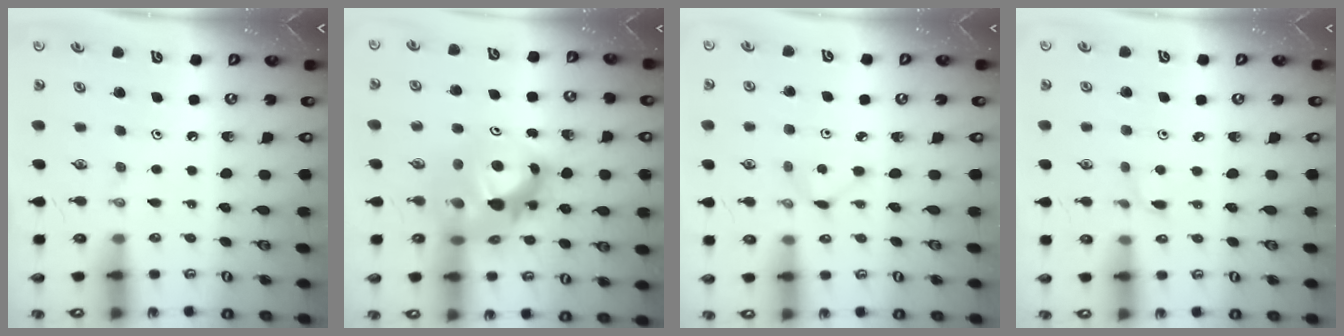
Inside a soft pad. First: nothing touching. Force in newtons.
{"total": 11.3, "press": 11.2, "slide": 1.0}
{"total": 1.8, "press": 1.7, "slide": 0.2}
{"total": 1.8, "press": 1.7, "slide": 0.2}